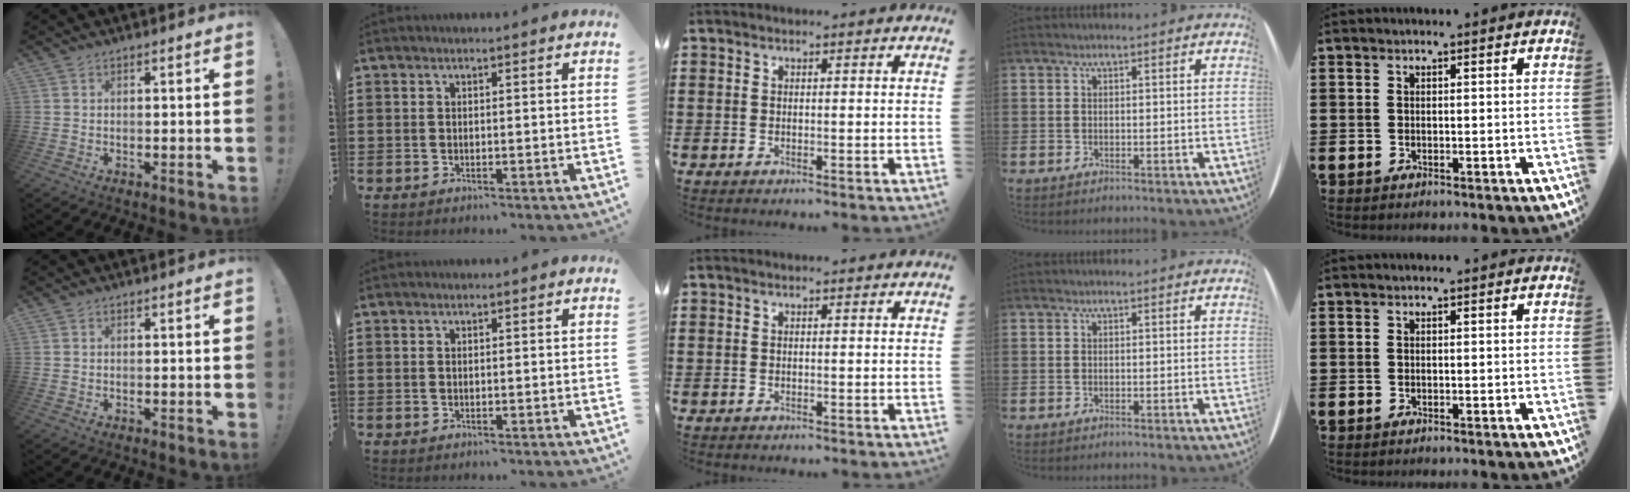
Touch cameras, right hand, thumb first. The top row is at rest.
{}